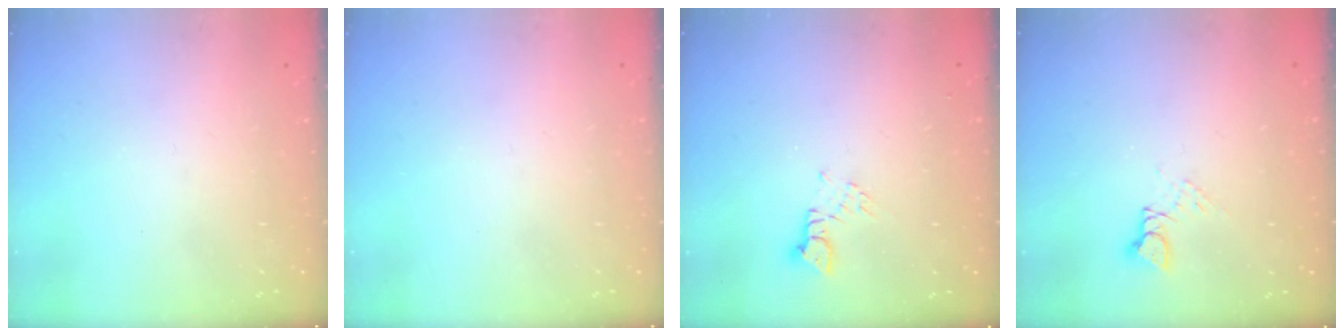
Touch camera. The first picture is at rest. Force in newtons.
{"total": 0.0}
{"total": 2.2, "press": 2.2, "slide": 0.2}
{"total": 4.0, "press": 3.9, "slide": 0.5}